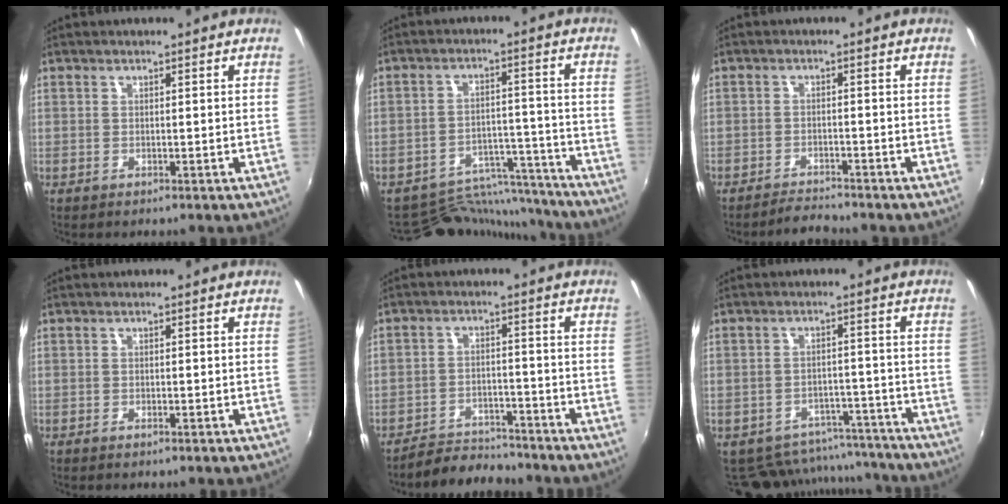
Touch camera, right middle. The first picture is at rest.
{"total": 13.8, "force": [-13.3, 3.3, 1.5], "torque": [-0.029, 0.035, -0.188]}
{"total": 3.3, "force": [-3.3, 0.1, 0.3], "torque": [-0.021, -0.006, -0.059]}
{"total": 0.5, "force": [0.0, 0.0, 0.5], "torque": [-0.006, -0.004, -0.002]}
{"total": 6.4, "force": [-6.1, 1.7, 0.7], "torque": [-0.031, 0.009, -0.094]}
{"total": 12.4, "force": [-10.9, 5.4, 2.5], "torque": [-0.054, 0.029, -0.129]}